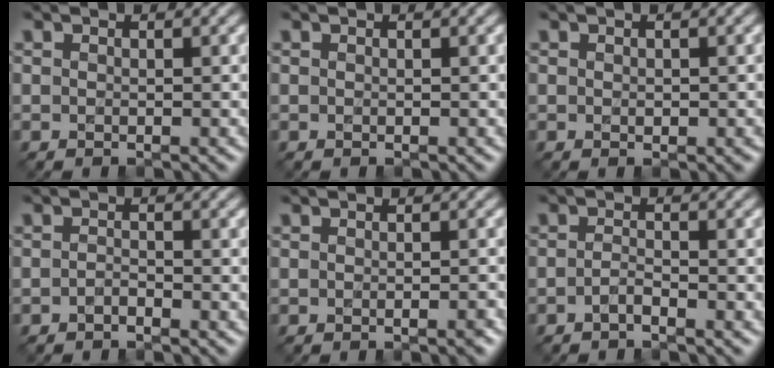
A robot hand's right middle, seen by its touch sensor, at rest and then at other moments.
{"total": 0.0}
{"total": 0.7, "force": [-0.1, 0.5, 0.5], "torque": [-0.005, -0.003, 0.000]}
{"total": 0.9, "force": [-0.7, 0.3, 0.5], "torque": [-0.011, 0.002, -0.013]}
{"total": 1.1, "force": [-0.6, 0.2, 0.9], "torque": [-0.010, 0.000, -0.011]}
{"total": 1.2, "force": [-0.8, 0.2, 0.8], "torque": [-0.018, 0.003, -0.017]}